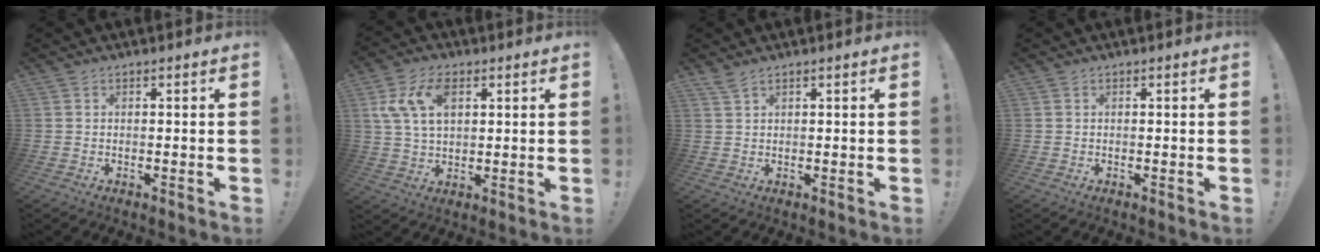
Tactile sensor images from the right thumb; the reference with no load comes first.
{"total": 11.6, "force": [4.2, 7.3, 8.0], "torque": [-0.159, -0.001, 0.077]}
{"total": 1.9, "force": [1.5, 0.5, 1.0], "torque": [-0.027, -0.001, 0.029]}
{"total": 0.0}